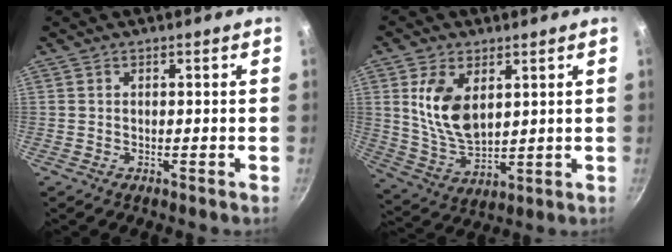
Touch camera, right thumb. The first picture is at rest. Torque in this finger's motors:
{"motor_torque": [0.33, 0.10, 1.21, 0.06, 0.35]}